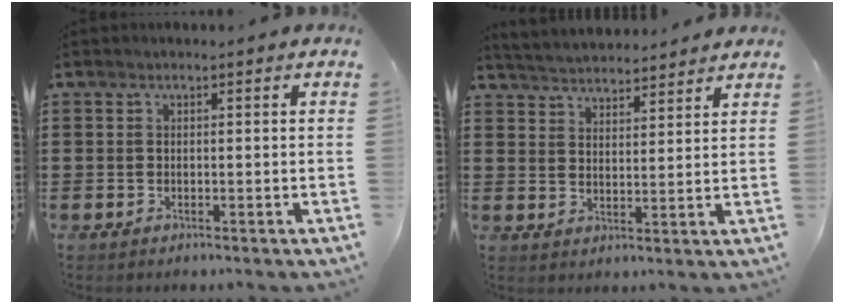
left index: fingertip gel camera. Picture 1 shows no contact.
{"total": 3.8, "force": [3.8, 0.1, -0.1], "torque": [-0.014, -0.019, 0.069]}